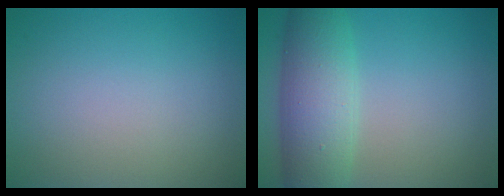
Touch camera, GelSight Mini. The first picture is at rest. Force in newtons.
{"total": 7.2, "press": 7.2, "slide": 0.2}